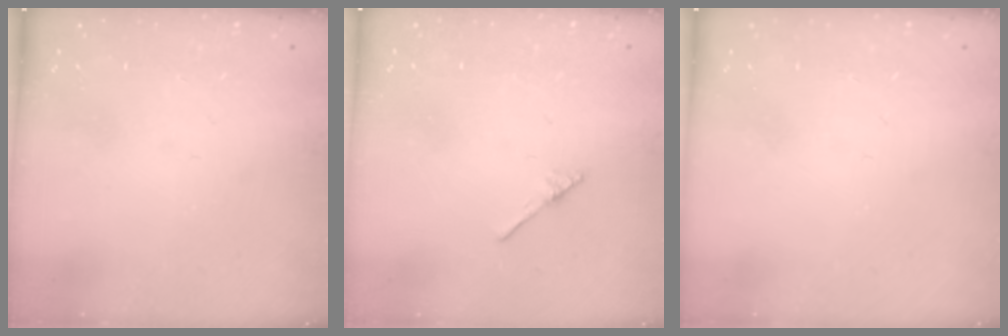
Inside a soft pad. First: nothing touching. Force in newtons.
{"total": 1.9, "press": 1.8, "slide": 0.3}
{"total": 0.0}